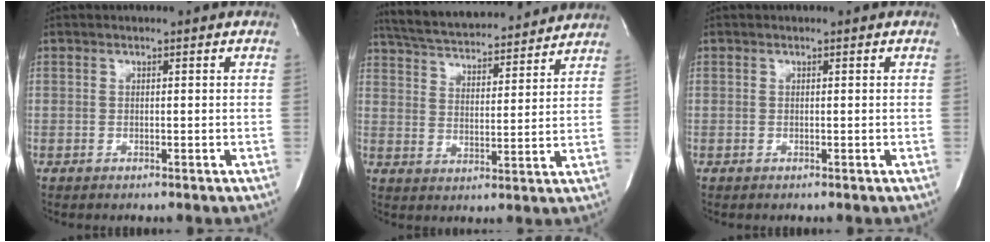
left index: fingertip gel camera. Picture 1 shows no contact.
{"total": 19.6, "force": [18.1, 3.2, 6.8], "torque": [-0.118, 0.028, 0.264]}
{"total": 0.0}